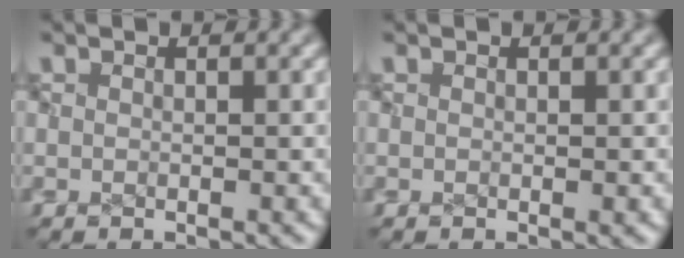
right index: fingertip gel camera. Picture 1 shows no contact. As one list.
[{"total": 0.0}]